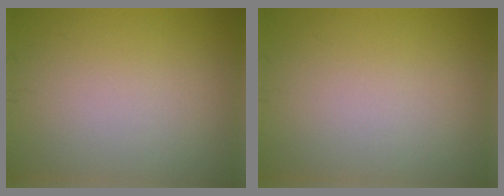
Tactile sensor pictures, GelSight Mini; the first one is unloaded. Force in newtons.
{"total": 0.0}